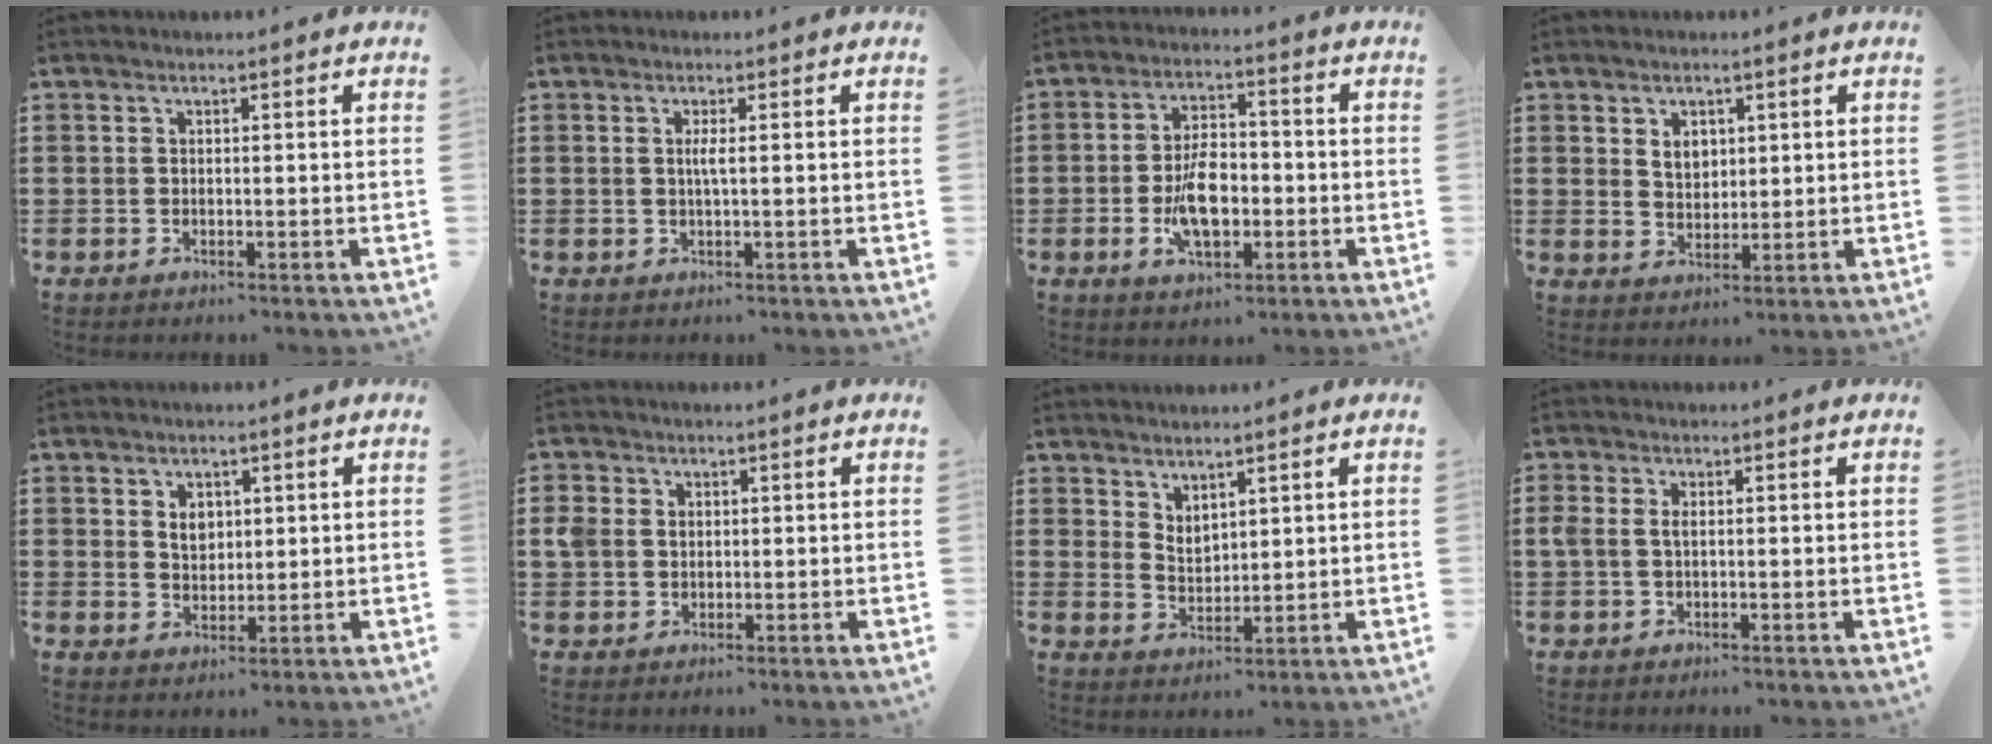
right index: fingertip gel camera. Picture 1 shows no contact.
{"total": 1.7, "force": [0.1, 0.0, 1.7], "torque": [-0.032, -0.003, 0.001]}
{"total": 8.3, "force": [-1.7, 4.3, 6.9], "torque": [-0.136, 0.001, -0.034]}
{"total": 3.0, "force": [1.4, 2.2, 1.5], "torque": [-0.036, 0.008, 0.025]}
{"total": 2.9, "force": [1.1, 2.1, 1.7], "torque": [-0.033, 0.005, 0.018]}
{"total": 3.1, "force": [0.6, 2.6, 1.6], "torque": [-0.046, 0.009, 0.007]}
{"total": 2.9, "force": [2.6, 1.2, 0.3], "torque": [-0.013, 0.000, 0.050]}
{"total": 2.0, "force": [0.2, 1.2, 1.6], "torque": [-0.041, 0.003, 0.000]}